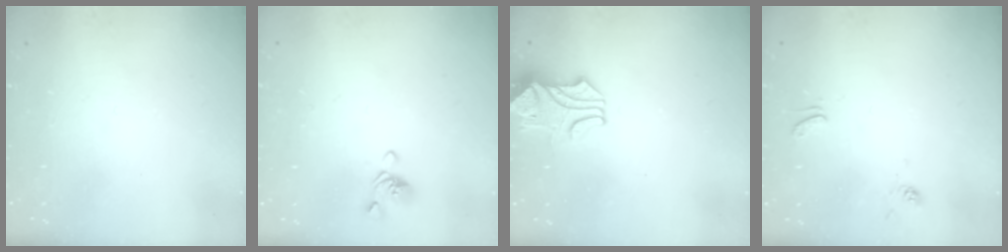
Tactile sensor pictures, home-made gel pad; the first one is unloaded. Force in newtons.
{"total": 0.0}
{"total": 1.1, "press": 0.6, "slide": 0.9}
{"total": 1.7, "press": 1.6, "slide": 0.6}